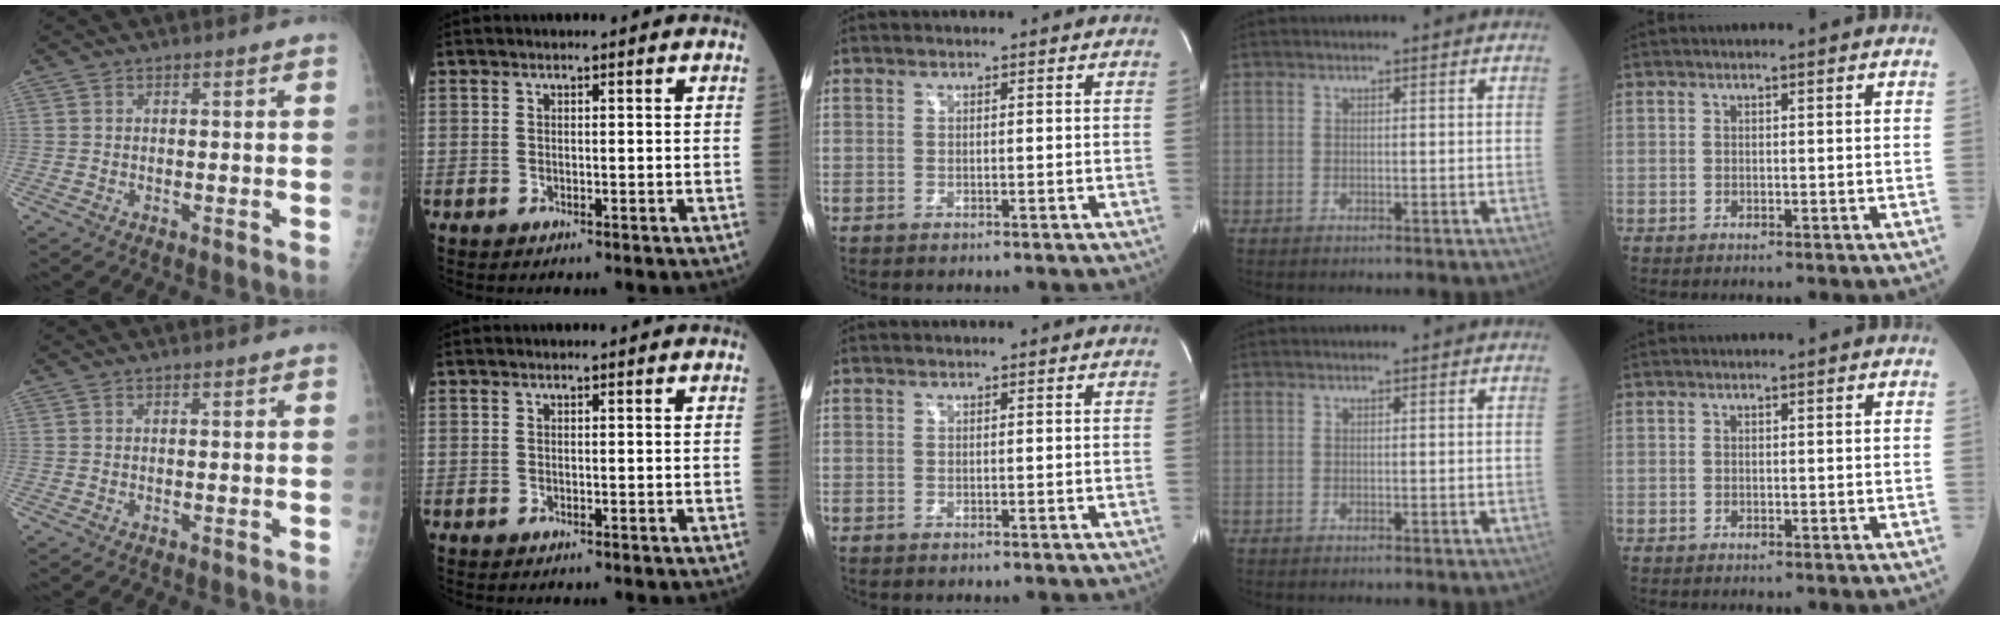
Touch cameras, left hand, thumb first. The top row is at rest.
{}